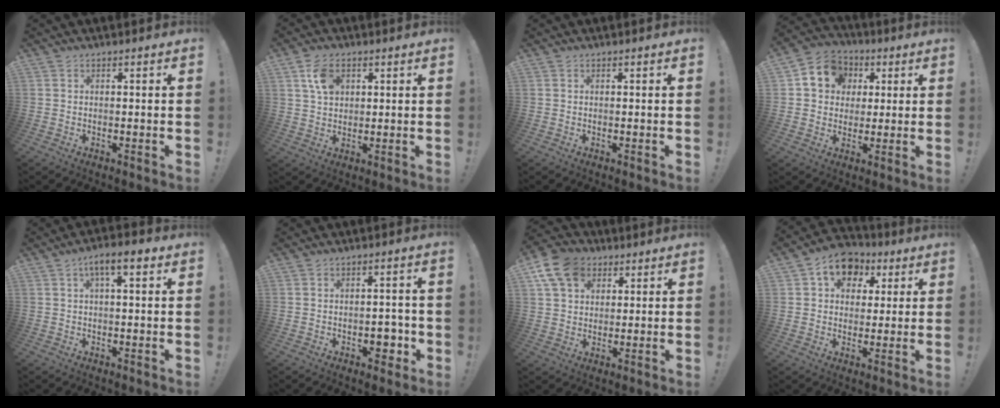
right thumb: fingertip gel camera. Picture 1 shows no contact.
{"total": 7.1, "force": [2.8, 5.0, 4.3], "torque": [-0.068, 0.001, 0.053]}
{"total": 0.0}
{"total": 11.1, "force": [2.9, 9.8, 4.4], "torque": [-0.054, -0.001, 0.061]}
{"total": 6.6, "force": [2.4, 2.1, 5.8], "torque": [-0.083, -0.003, 0.034]}
{"total": 5.2, "force": [-1.8, 3.6, 3.3], "torque": [-0.034, 0.012, -0.029]}
{"total": 12.6, "force": [5.7, 9.3, 6.3], "torque": [-0.114, -0.017, 0.113]}
{"total": 10.7, "force": [4.3, 8.2, 5.4], "torque": [-0.074, -0.009, 0.083]}